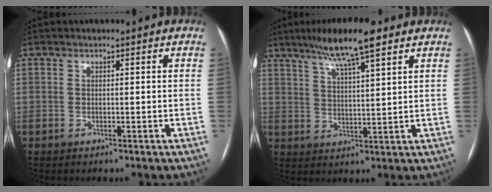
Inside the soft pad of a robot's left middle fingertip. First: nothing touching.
{"total": 10.2, "force": [7.0, 0.8, 7.4], "torque": [-0.126, 0.014, 0.118]}